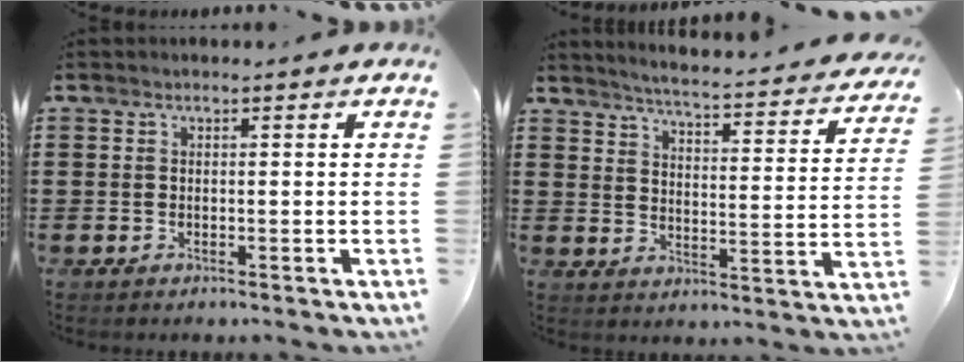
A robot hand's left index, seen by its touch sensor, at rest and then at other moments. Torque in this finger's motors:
{"motor_torque": [2.14, 0.00, 0.17, 0.02]}